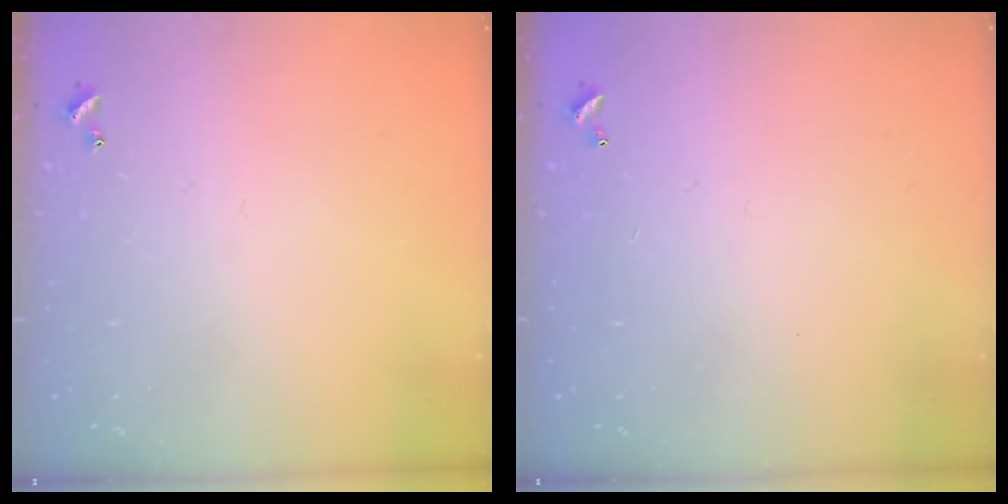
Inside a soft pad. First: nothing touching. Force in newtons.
{"total": 2.9, "press": 2.9, "slide": 0.1}